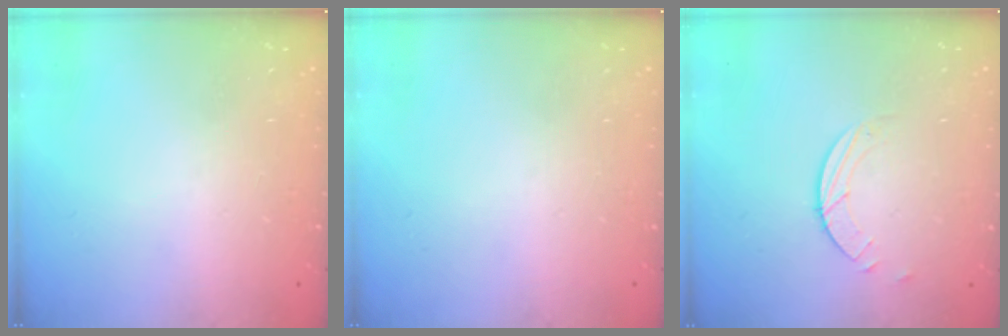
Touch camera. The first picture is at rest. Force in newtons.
{"total": 0.0}
{"total": 2.0, "press": 2.0, "slide": 0.2}